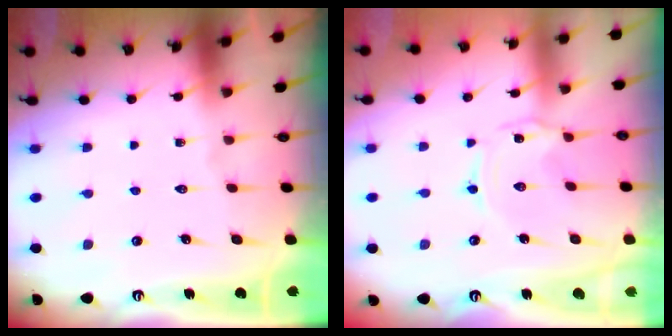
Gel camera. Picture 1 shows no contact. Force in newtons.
{"total": 0.0}